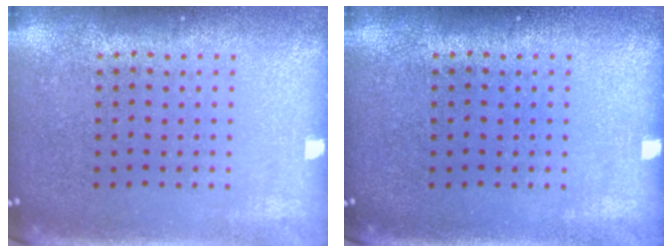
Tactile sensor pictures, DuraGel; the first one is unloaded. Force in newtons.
{"total": 0.0}